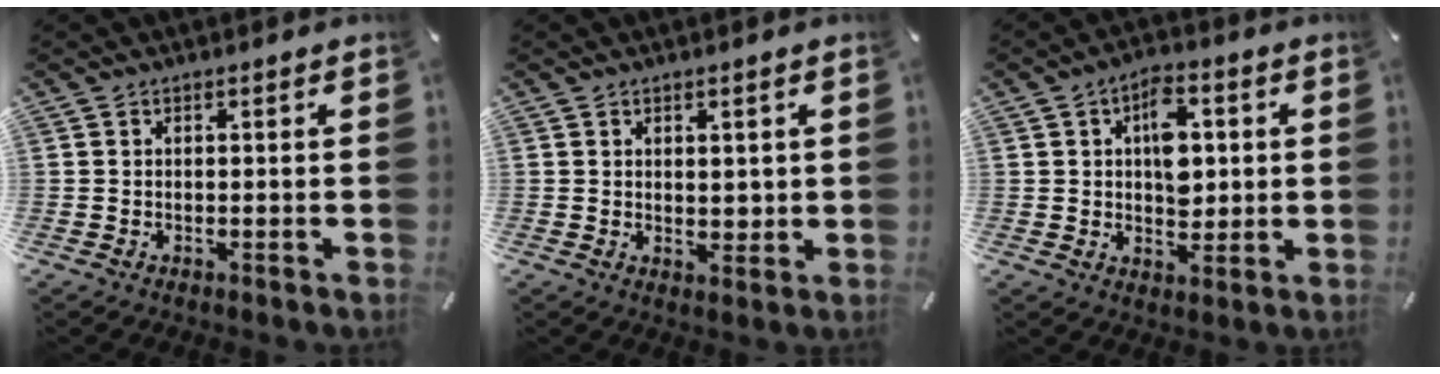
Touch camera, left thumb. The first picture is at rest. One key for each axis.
{"total": 2.4, "fx": 1.3, "fy": 1.9, "fz": 0.8, "tx": -0.011, "ty": 0.000, "tz": 0.023}
{"total": 9.8, "fx": 1.7, "fy": 6.7, "fz": 7.1, "tx": -0.090, "ty": 0.001, "tz": 0.026}